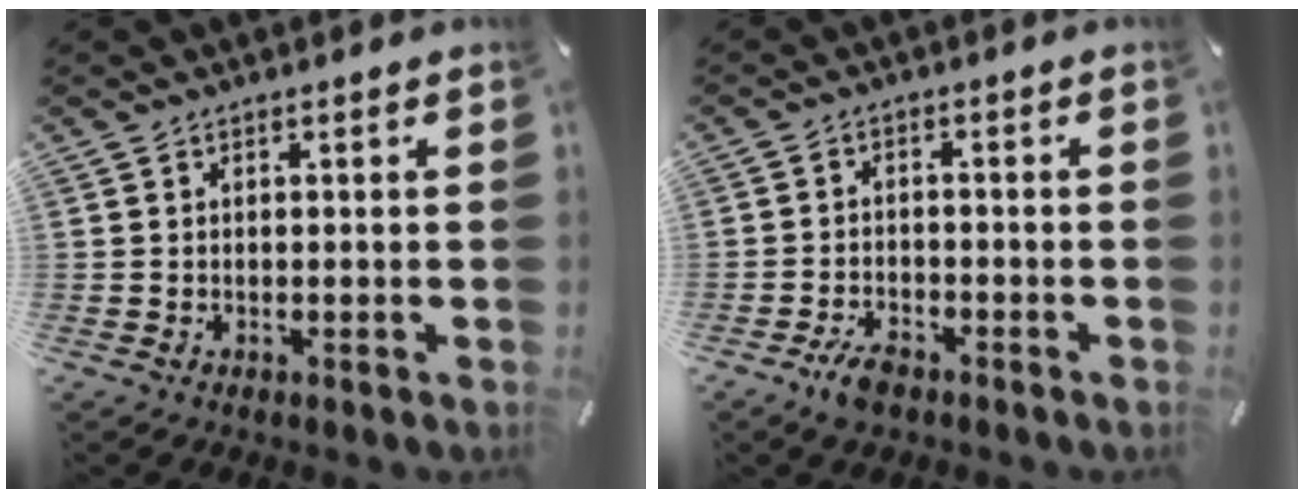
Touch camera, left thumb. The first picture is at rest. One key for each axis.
{"total": 4.4, "fx": -3.2, "fy": 2.1, "fz": 2.2, "tx": -0.047, "ty": 0.016, "tz": -0.061}